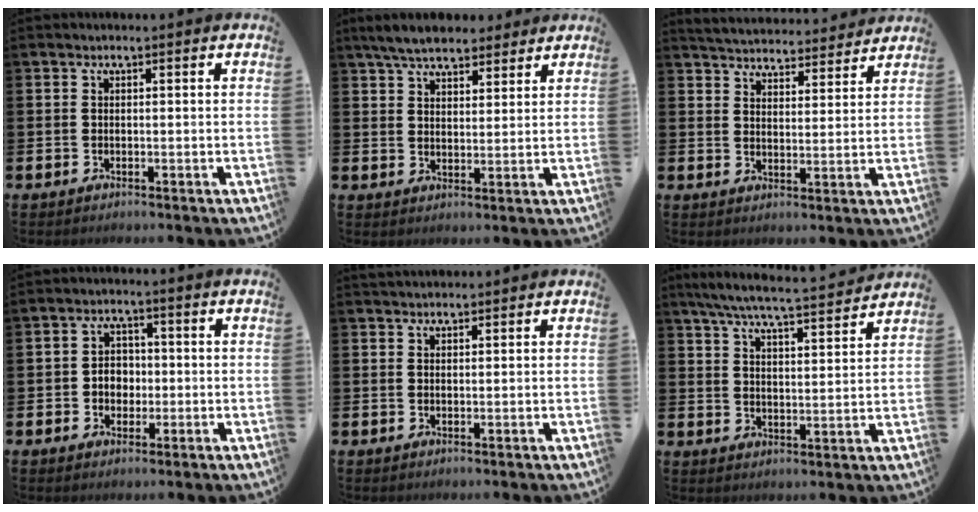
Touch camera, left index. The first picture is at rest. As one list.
[{"total": 6.3, "force": [5.8, 1.7, 1.7], "torque": [-0.048, -0.013, 0.106]}, {"total": 4.9, "force": [4.9, 0.8, 0.1], "torque": [-0.017, -0.038, 0.083]}, {"total": 3.4, "force": [-0.2, 2.9, 1.8], "torque": [-0.028, 0.004, -0.011]}, {"total": 1.6, "force": [1.5, 0.4, 0.1], "torque": [0.005, -0.004, 0.026]}, {"total": 6.9, "force": [6.4, 0.3, 2.5], "torque": [-0.065, -0.047, 0.110]}]